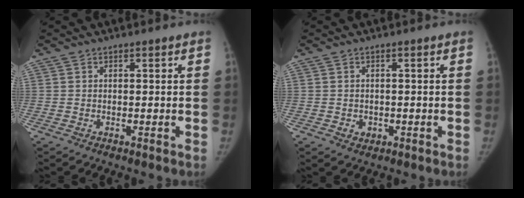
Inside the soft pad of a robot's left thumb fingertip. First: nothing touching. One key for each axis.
{"total": 1.9, "fx": -0.4, "fy": 1.6, "fz": 0.8, "tx": -0.004, "ty": 0.002, "tz": 0.001}